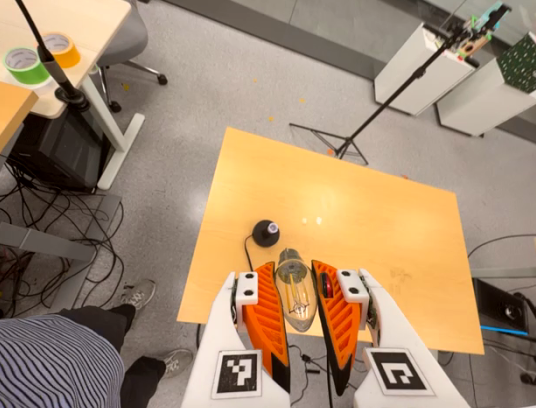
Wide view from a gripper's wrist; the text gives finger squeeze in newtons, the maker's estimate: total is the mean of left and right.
{"total": 21.9, "left": 24.4, "right": 19.3}